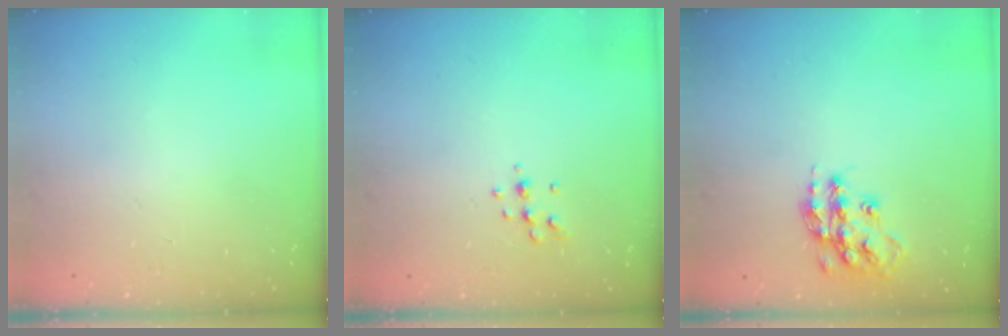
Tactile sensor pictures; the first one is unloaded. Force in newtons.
{"total": 5.7, "press": 5.6, "slide": 1.0}
{"total": 15.0, "press": 15.0, "slide": 1.0}